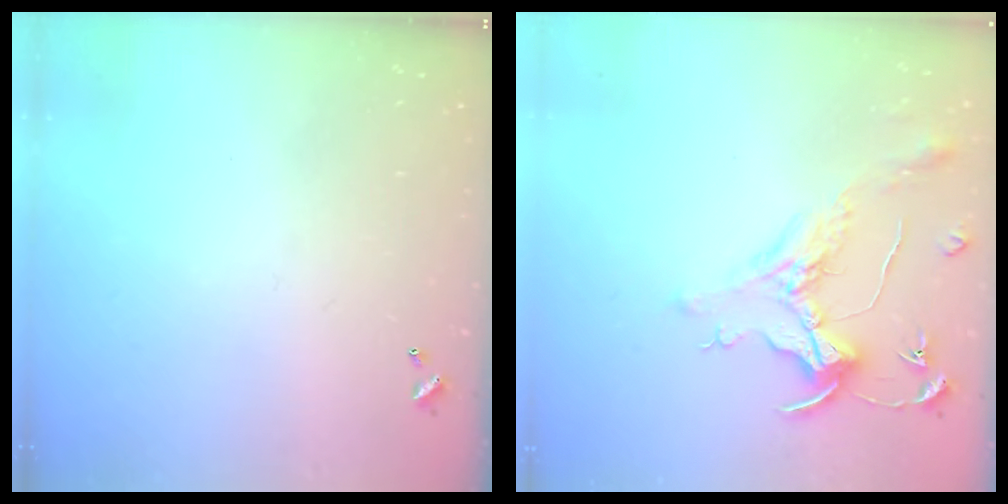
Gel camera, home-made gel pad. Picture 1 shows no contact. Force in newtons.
{"total": 1.6, "press": 1.4, "slide": 0.7}